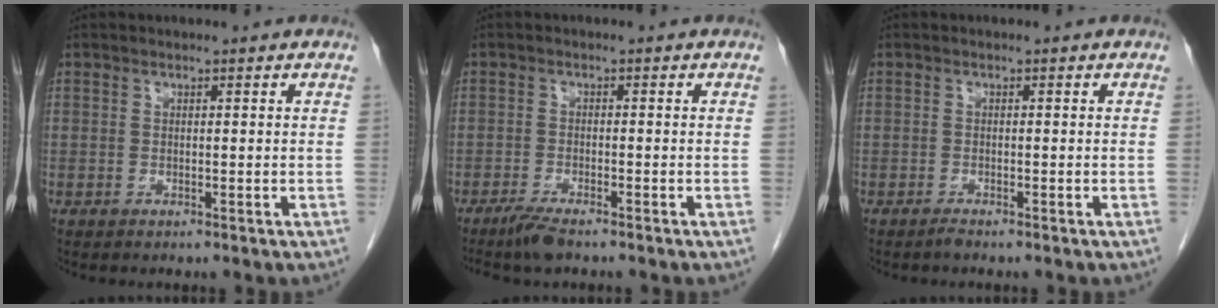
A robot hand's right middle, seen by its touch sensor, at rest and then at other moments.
{"total": 3.5, "force": [-2.8, 0.4, 2.0], "torque": [-0.043, -0.008, -0.053]}
{"total": 0.7, "force": [-0.7, 0.0, 0.3], "torque": [-0.007, -0.001, -0.012]}